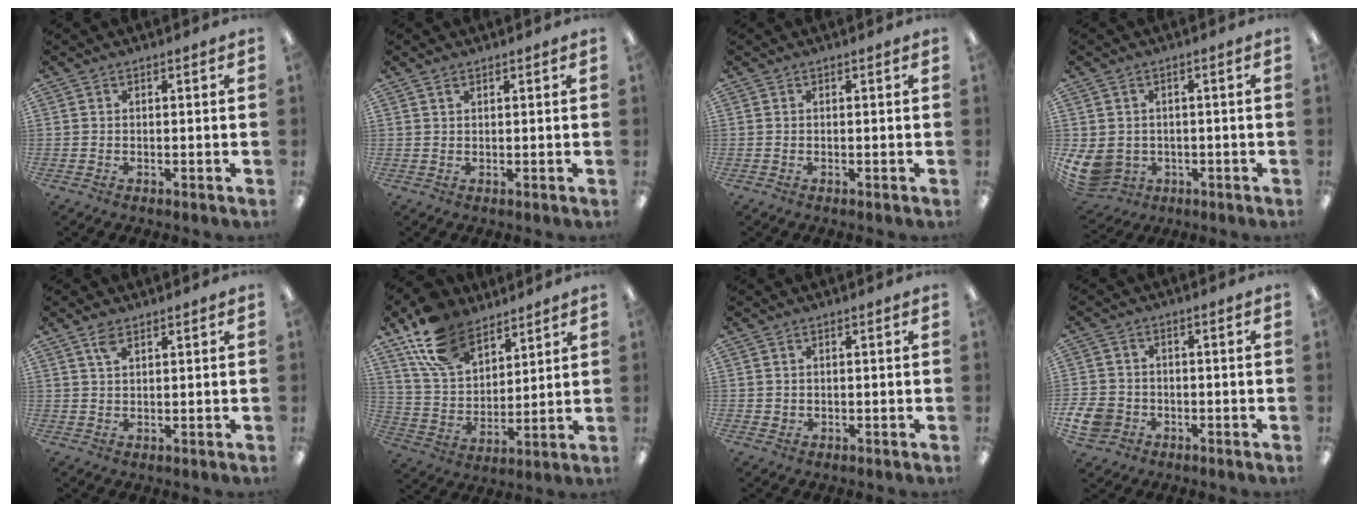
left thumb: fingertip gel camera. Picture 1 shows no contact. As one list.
[{"total": 1.2, "force": [0.9, 0.5, 0.6], "torque": [-0.005, -0.003, 0.015]}, {"total": 0.0}, {"total": 6.6, "force": [-0.9, 5.8, 3.1], "torque": [-0.099, 0.001, -0.014]}, {"total": 3.7, "force": [2.5, 1.5, 2.3], "torque": [-0.053, 0.002, 0.045]}, {"total": 15.9, "force": [10.8, 9.0, 7.5], "torque": [-0.157, -0.039, 0.209]}, {"total": 1.3, "force": [0.6, 1.0, 0.2], "torque": [-0.006, 0.004, 0.011]}, {"total": 6.6, "force": [-2.3, 5.5, 2.8], "torque": [-0.080, 0.014, -0.043]}]